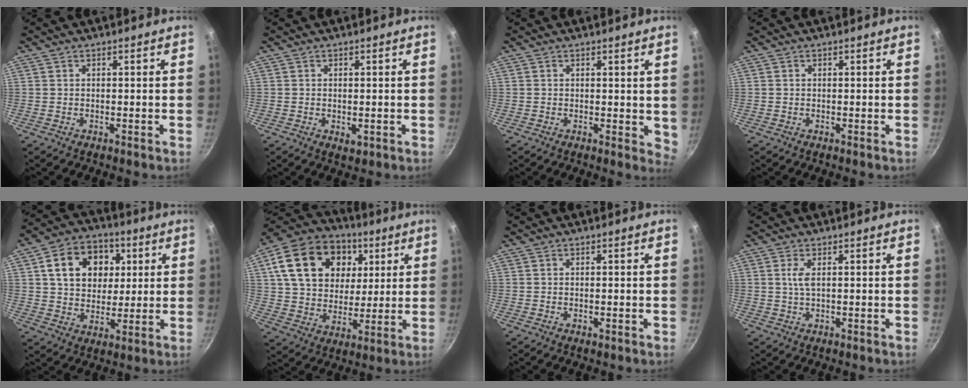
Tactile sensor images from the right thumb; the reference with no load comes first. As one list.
[{"total": 2.0, "force": [-0.3, 1.2, 1.6], "torque": [-0.023, -0.005, -0.002]}, {"total": 1.6, "force": [0.5, 0.9, 1.2], "torque": [-0.011, -0.001, 0.007]}, {"total": 0.0}, {"total": 15.2, "force": [4.1, 11.9, 8.5], "torque": [-0.113, 0.007, 0.062]}, {"total": 23.5, "force": [7.4, 17.4, 13.9], "torque": [-0.230, 0.005, 0.125]}, {"total": 0.8, "force": [-0.1, 0.3, 0.7], "torque": [-0.009, 0.001, -0.002]}, {"total": 2.4, "force": [0.5, 0.8, 2.2], "torque": [-0.049, 0.000, 0.012]}]